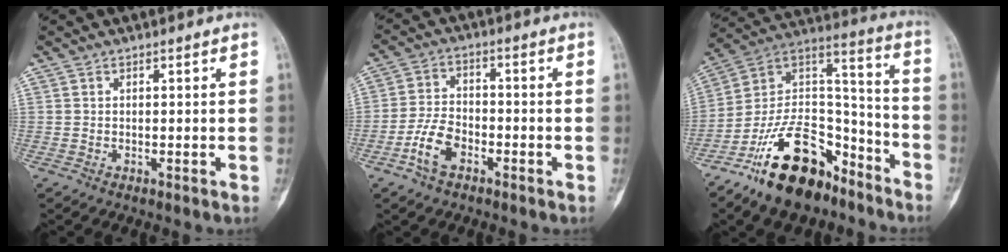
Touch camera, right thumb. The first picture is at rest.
{"total": 6.8, "force": [-3.6, 4.0, 4.1], "torque": [-0.078, 0.024, -0.074]}
{"total": 21.3, "force": [-14.0, 11.0, 11.7], "torque": [-0.173, 0.111, -0.246]}